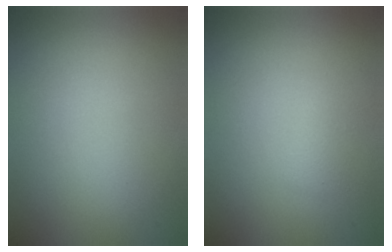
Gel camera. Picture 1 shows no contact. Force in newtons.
{"total": 0.9, "press": 0.9, "slide": 0.1}